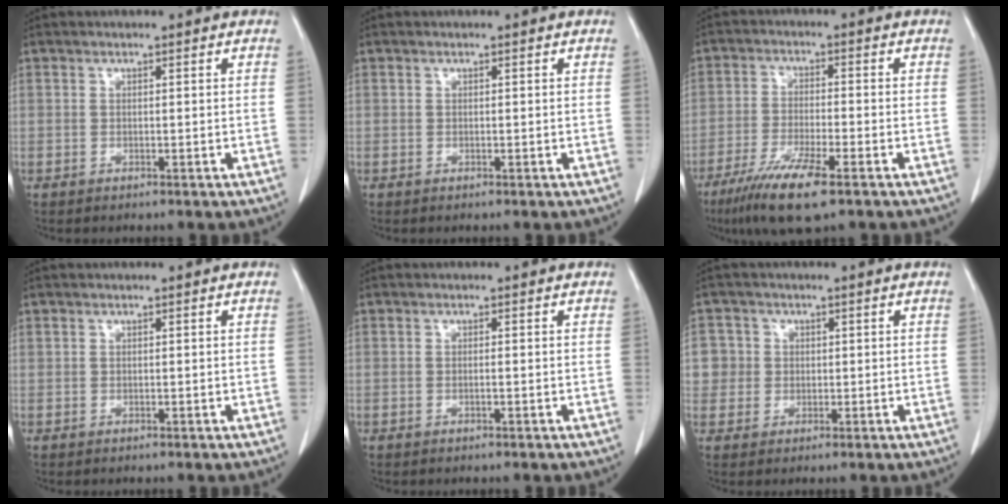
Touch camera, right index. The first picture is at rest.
{"total": 0.0}
{"total": 9.0, "force": [-5.7, 1.1, 6.9], "torque": [-0.132, -0.021, -0.100]}
{"total": 0.0}
{"total": 0.6, "force": [-0.2, 0.0, 0.6], "torque": [-0.012, 0.001, -0.002]}
{"total": 4.0, "force": [0.4, 4.0, 0.1], "torque": [0.013, 0.010, 0.008]}